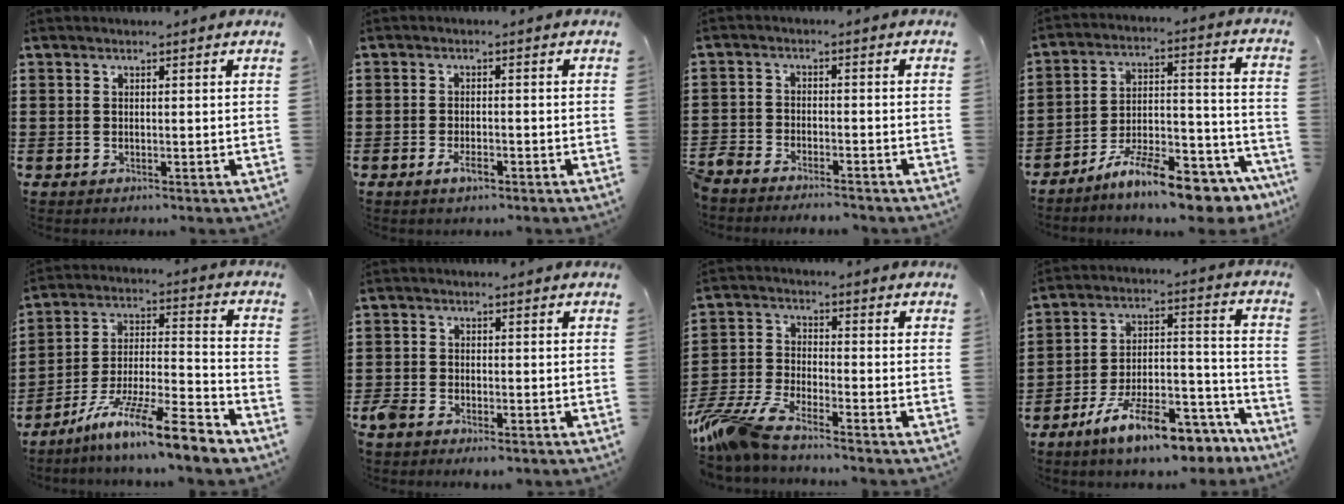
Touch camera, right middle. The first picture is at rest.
{"total": 2.5, "force": [-1.3, 0.9, 1.9], "torque": [-0.042, -0.002, -0.026]}
{"total": 3.8, "force": [-3.8, 0.4, 0.0], "torque": [-0.021, -0.005, -0.085]}
{"total": 12.6, "force": [-10.7, 1.9, 6.4], "torque": [-0.096, 0.039, -0.195]}
{"total": 12.3, "force": [-9.8, 0.5, 7.4], "torque": [-0.124, 0.017, -0.185]}
{"total": 2.6, "force": [-2.1, 0.9, 1.2], "torque": [-0.054, -0.008, -0.051]}
{"total": 7.4, "force": [-6.2, 0.9, 3.8], "torque": [-0.113, -0.017, -0.128]}
{"total": 12.4, "force": [-9.9, 2.1, 7.3], "torque": [-0.122, 0.031, -0.184]}